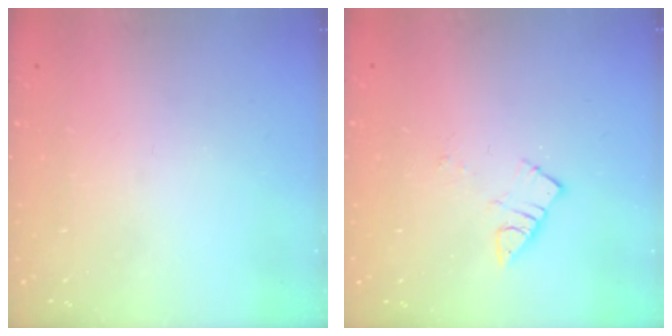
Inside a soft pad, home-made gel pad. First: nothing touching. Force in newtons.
{"total": 4.1, "press": 4.1, "slide": 0.2}